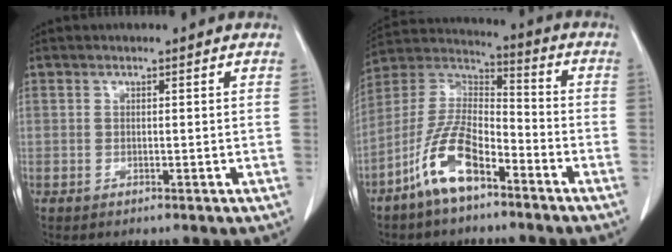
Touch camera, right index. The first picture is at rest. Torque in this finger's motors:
{"motor_torque": [0.05, 0.00, -0.16, -0.15]}